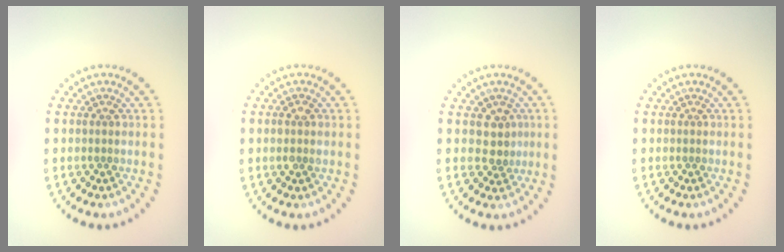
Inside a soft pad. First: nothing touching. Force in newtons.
{"total": 1.2, "press": 1.2, "slide": 0.3}
{"total": 1.9, "press": 1.6, "slide": 1.0}
{"total": 0.0}